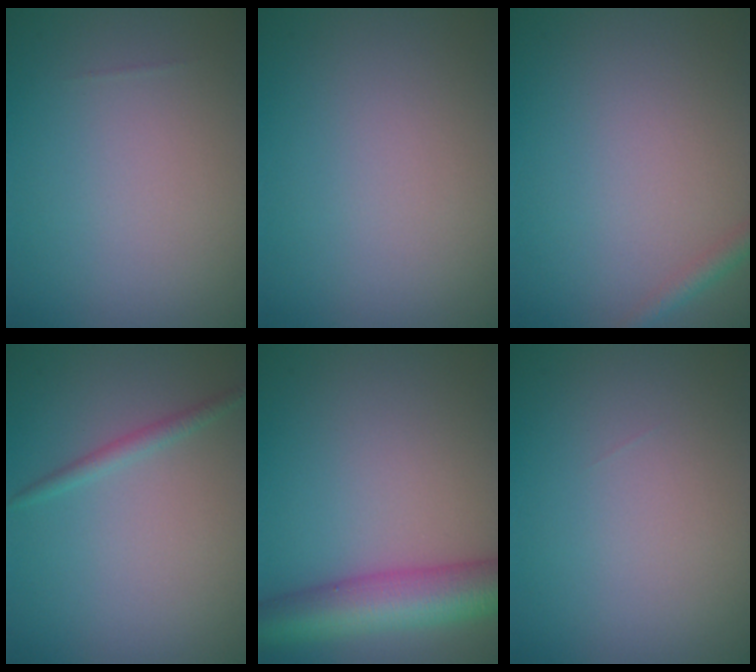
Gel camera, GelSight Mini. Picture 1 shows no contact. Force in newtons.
{"total": 0.0}
{"total": 1.4, "press": 1.4, "slide": 0.1}
{"total": 1.2, "press": 1.2, "slide": 0.1}
{"total": 7.5, "press": 7.5, "slide": 0.1}
{"total": 0.0}